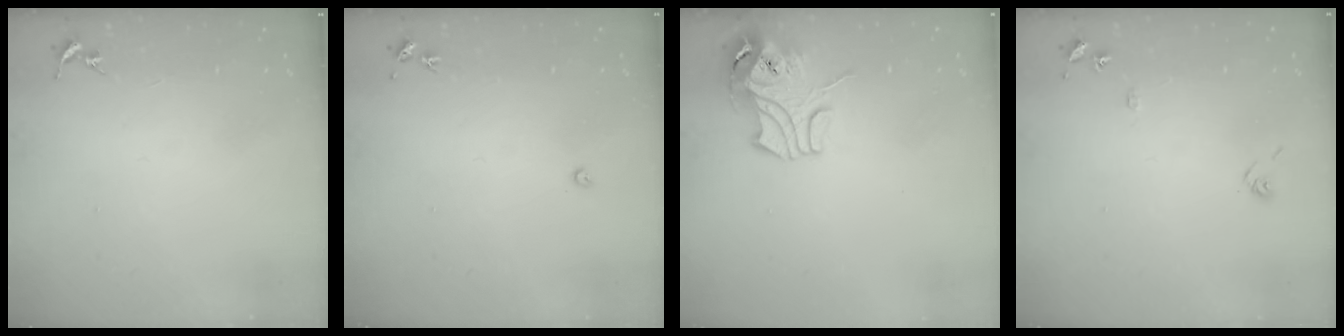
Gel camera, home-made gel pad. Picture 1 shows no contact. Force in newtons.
{"total": 2.4, "press": 2.4, "slide": 0.3}
{"total": 10.3, "press": 10.2, "slide": 1.6}
{"total": 7.2, "press": 7.2, "slide": 0.7}